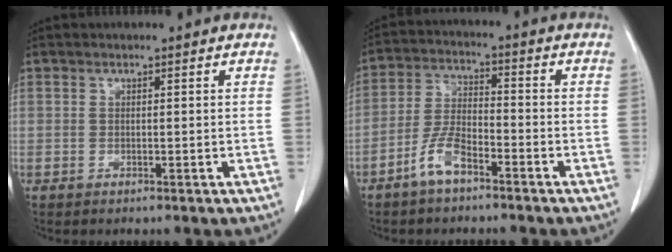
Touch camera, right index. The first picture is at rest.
{"total": 6.5, "force": [-4.3, 2.0, 4.4], "torque": [-0.098, 0.004, -0.086]}